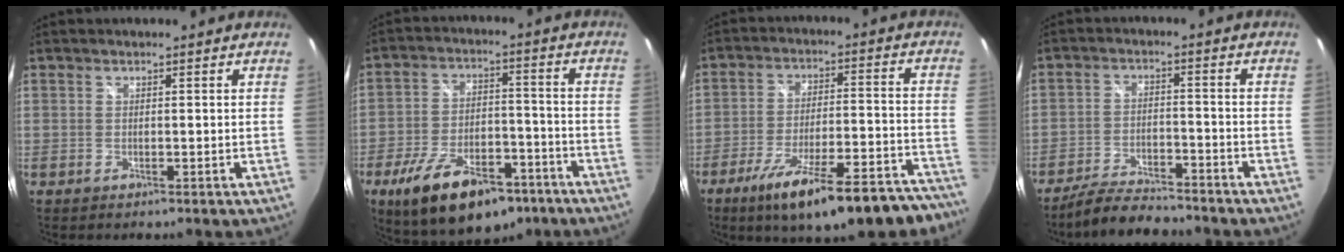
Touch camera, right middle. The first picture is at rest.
{"total": 18.7, "force": [-11.7, 8.5, 11.8], "torque": [-0.221, -0.011, -0.174]}
{"total": 24.4, "force": [-19.5, 5.3, 13.6], "torque": [-0.205, -0.029, -0.267]}
{"total": 9.7, "force": [-8.7, 2.1, 3.9], "torque": [-0.100, -0.006, -0.144]}